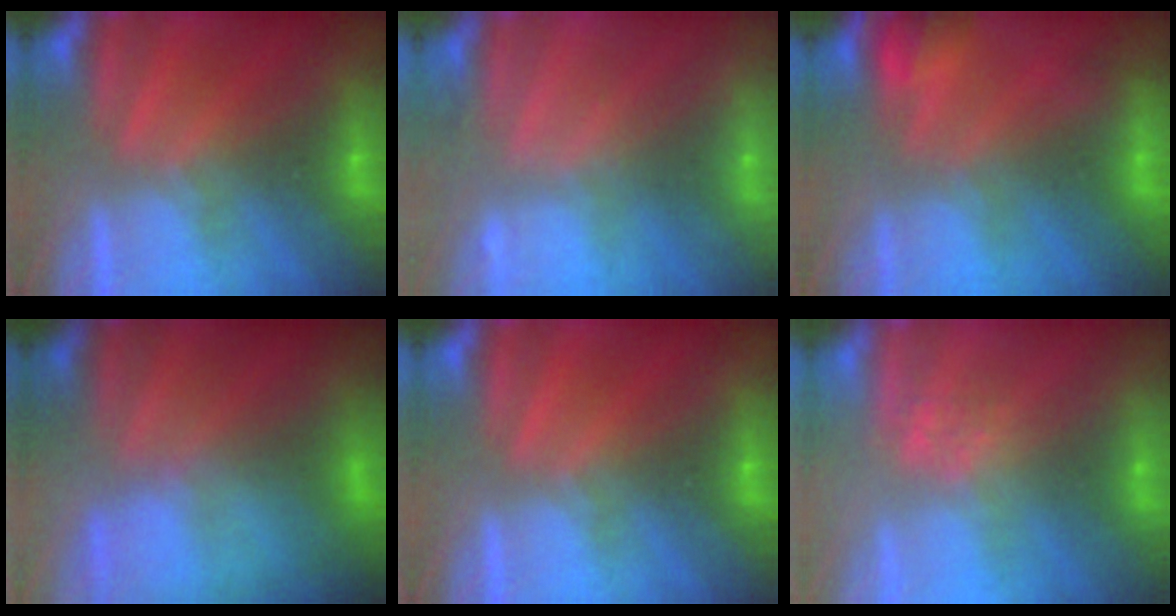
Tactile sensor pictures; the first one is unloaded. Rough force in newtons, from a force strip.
{"total": 2.3}
{"total": 5.4}
{"total": 8.2}
{"total": 0.0}
{"total": 2.6}